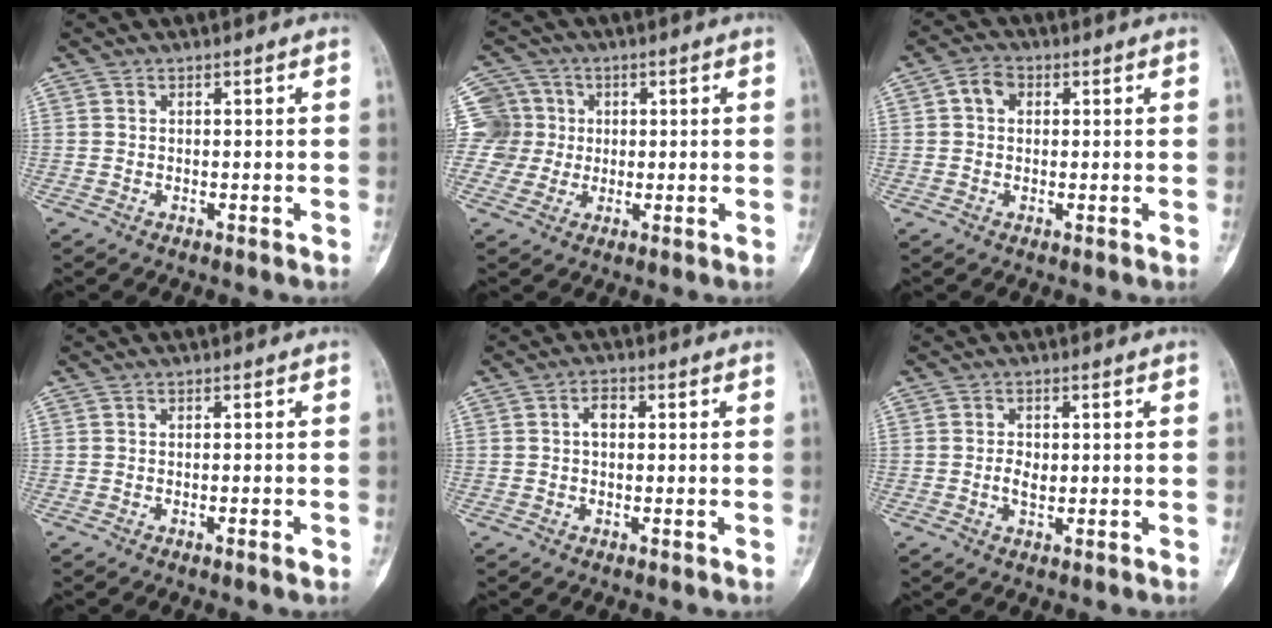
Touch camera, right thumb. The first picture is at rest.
{"total": 9.2, "force": [1.0, 9.1, 1.3], "torque": [-0.005, 0.025, 0.020]}
{"total": 3.7, "force": [0.8, 2.9, 2.2], "torque": [-0.030, 0.011, 0.009]}
{"total": 1.2, "force": [-0.7, 0.2, 1.0], "torque": [-0.018, -0.001, -0.010]}
{"total": 2.5, "force": [0.2, 1.5, 1.9], "torque": [-0.025, 0.009, -0.002]}
{"total": 2.6, "force": [-0.2, 1.7, 2.0], "torque": [-0.030, 0.002, -0.003]}